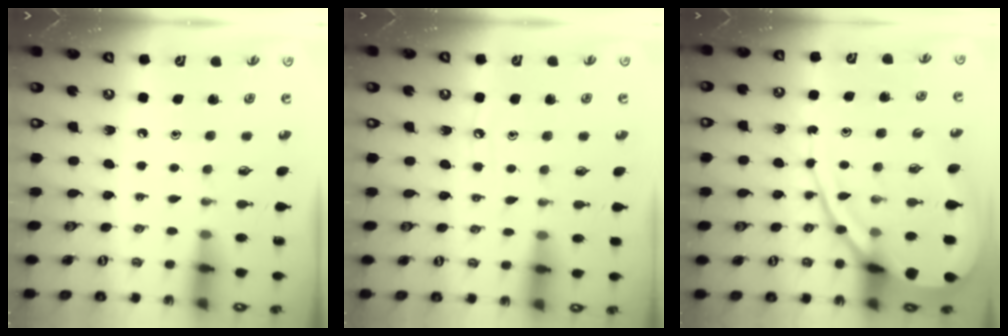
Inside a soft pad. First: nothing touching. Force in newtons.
{"total": 5.5, "press": 5.5, "slide": 0.7}
{"total": 12.7, "press": 12.6, "slide": 1.2}